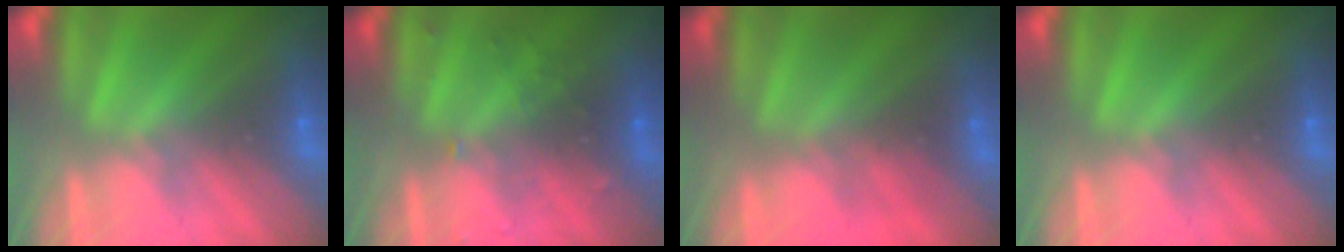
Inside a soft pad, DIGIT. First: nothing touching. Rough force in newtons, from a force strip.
{"total": 2.9}
{"total": 2.2}
{"total": 0.0}